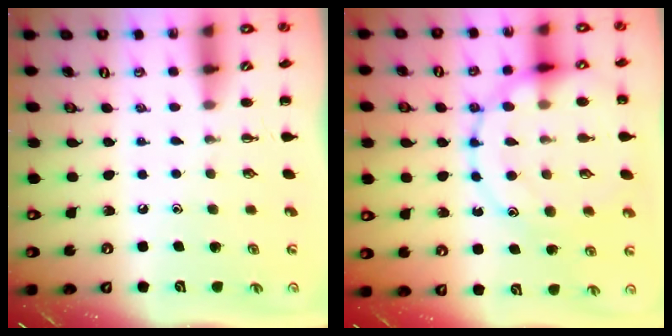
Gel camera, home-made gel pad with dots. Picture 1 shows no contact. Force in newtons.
{"total": 18.7, "press": 18.7, "slide": 1.0}